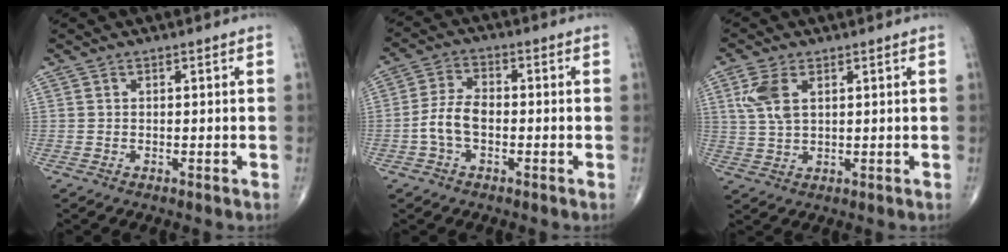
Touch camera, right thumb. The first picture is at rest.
{"total": 6.3, "force": [-1.5, 3.6, 4.9], "torque": [-0.100, 0.021, -0.035]}
{"total": 6.1, "force": [2.2, 3.2, 4.7], "torque": [-0.109, 0.002, 0.049]}